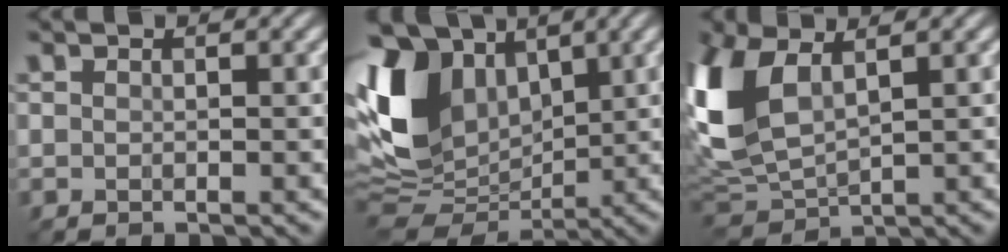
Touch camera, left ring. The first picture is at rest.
{"total": 12.5, "force": [3.2, 8.7, 8.5], "torque": [-0.197, 0.015, 0.051]}
{"total": 8.1, "force": [2.3, 4.4, 6.4], "torque": [-0.167, 0.010, 0.045]}